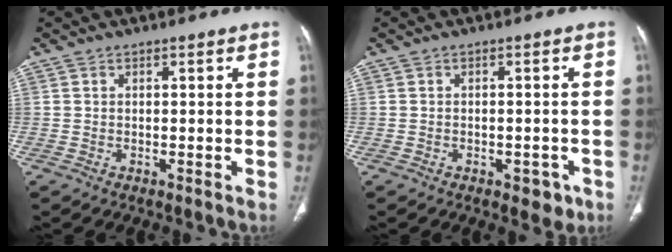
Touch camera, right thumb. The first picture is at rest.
{"total": 3.7, "force": [-1.8, 2.2, 2.4], "torque": [-0.014, 0.006, -0.017]}